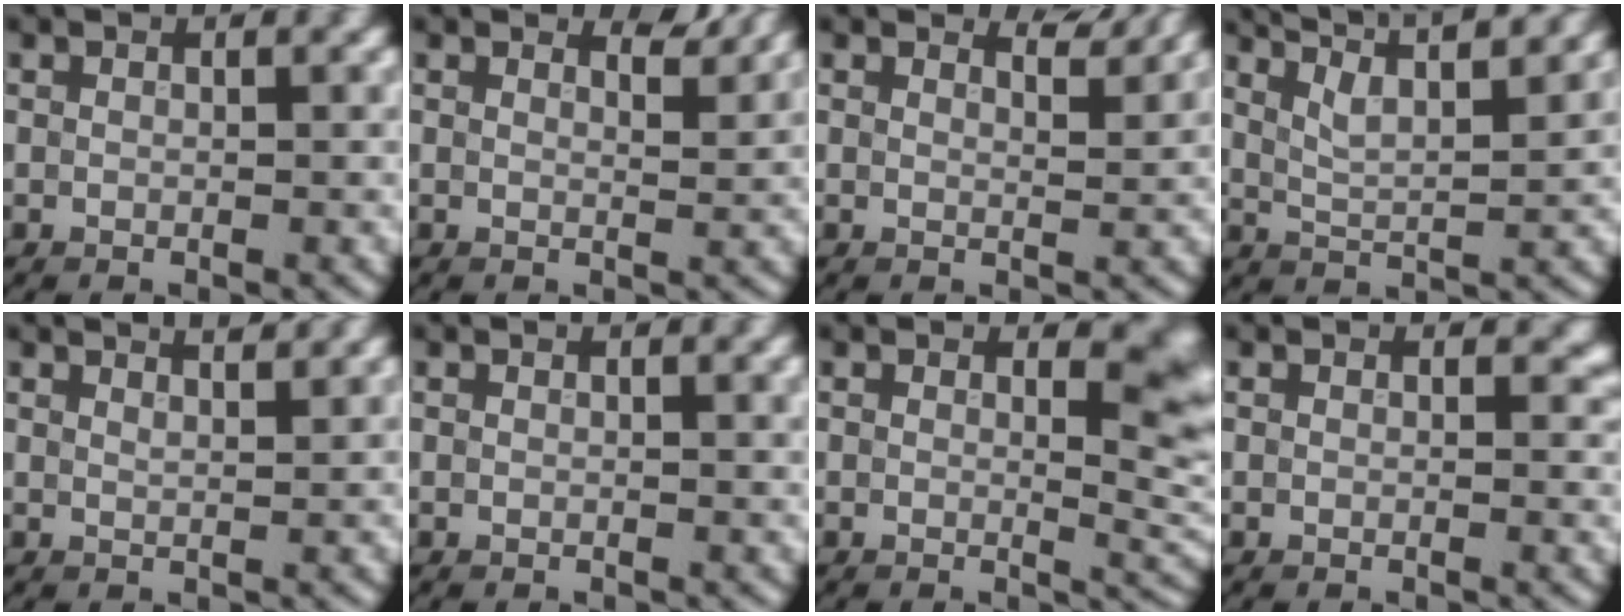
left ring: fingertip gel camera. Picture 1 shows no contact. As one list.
[{"total": 2.0, "force": [1.9, 0.2, 0.7], "torque": [-0.010, -0.005, 0.019]}, {"total": 2.2, "force": [2.1, 0.3, 0.7], "torque": [-0.007, -0.006, 0.020]}, {"total": 10.0, "force": [7.5, 3.1, 5.9], "torque": [-0.085, 0.031, 0.084]}, {"total": 3.6, "force": [2.8, 1.3, 1.8], "torque": [0.003, 0.024, 0.004]}, {"total": 1.4, "force": [0.8, 0.5, 1.0], "torque": [-0.005, 0.003, 0.007]}, {"total": 4.7, "force": [1.4, 1.8, 4.1], "torque": [-0.033, -0.008, 0.019]}, {"total": 0.9, "force": [0.5, 0.5, 0.5], "torque": [-0.002, -0.006, 0.008]}]